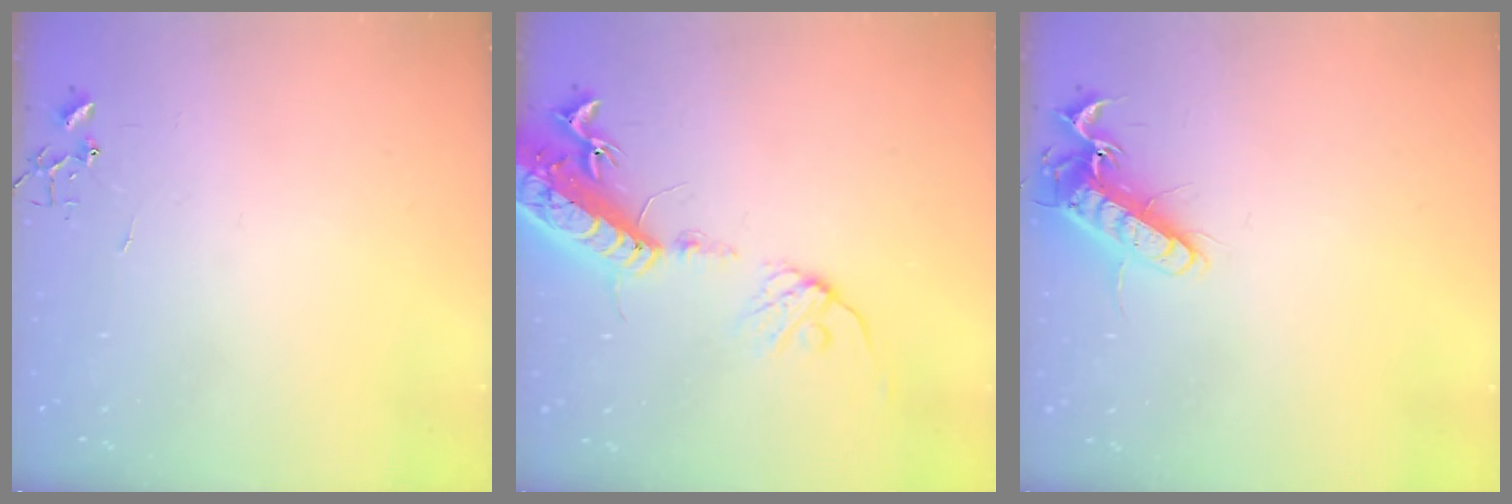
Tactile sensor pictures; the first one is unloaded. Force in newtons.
{"total": 17.9, "press": 17.4, "slide": 4.2}
{"total": 13.3, "press": 13.2, "slide": 1.1}